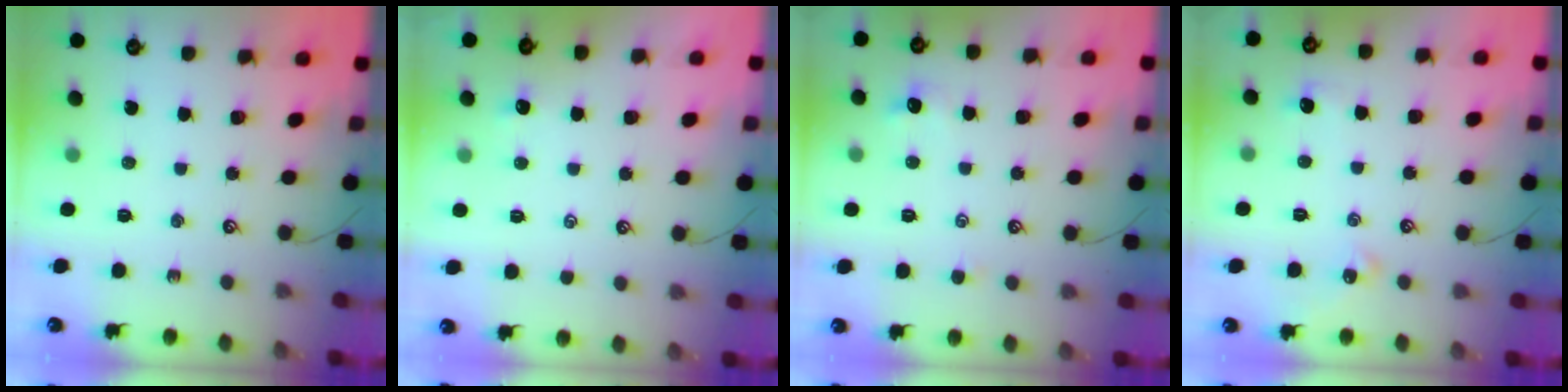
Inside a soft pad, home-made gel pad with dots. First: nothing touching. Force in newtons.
{"total": 2.6, "press": 2.6, "slide": 0.2}
{"total": 0.9, "press": 0.9, "slide": 0.2}
{"total": 2.1, "press": 2.0, "slide": 0.6}